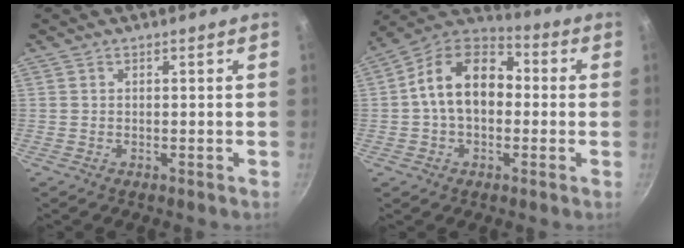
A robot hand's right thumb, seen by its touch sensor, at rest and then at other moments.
{"total": 15.1, "force": [0.4, 10.3, 11.0], "torque": [-0.148, 0.039, -0.015]}